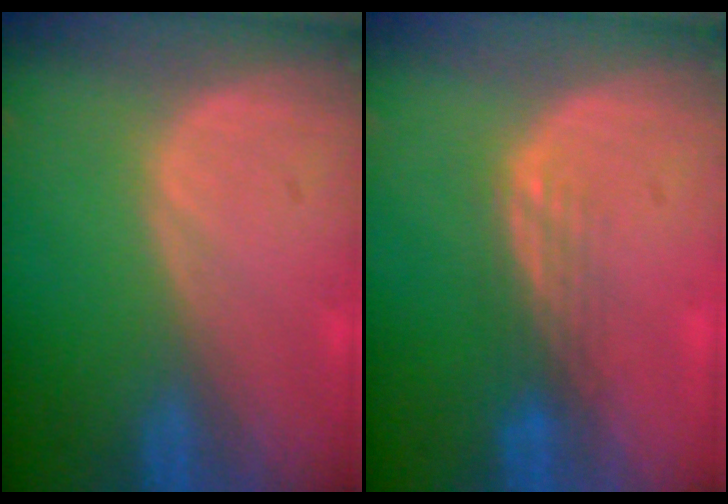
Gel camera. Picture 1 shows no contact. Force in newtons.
{"total": 3.0, "press": 2.5, "slide": 1.7}